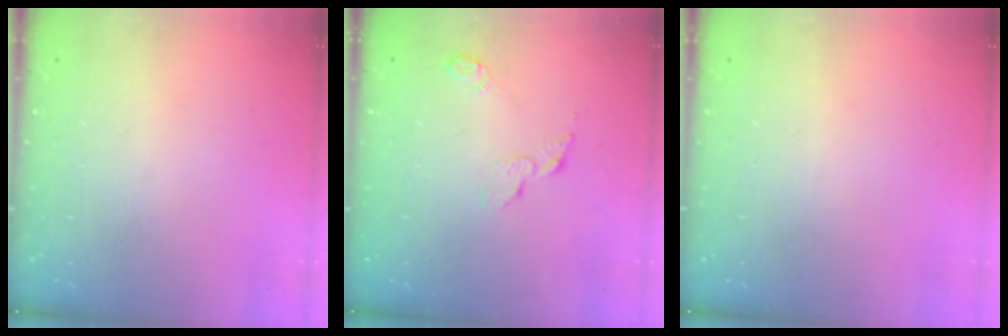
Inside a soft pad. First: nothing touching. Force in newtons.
{"total": 5.0, "press": 5.0, "slide": 0.6}
{"total": 0.0}